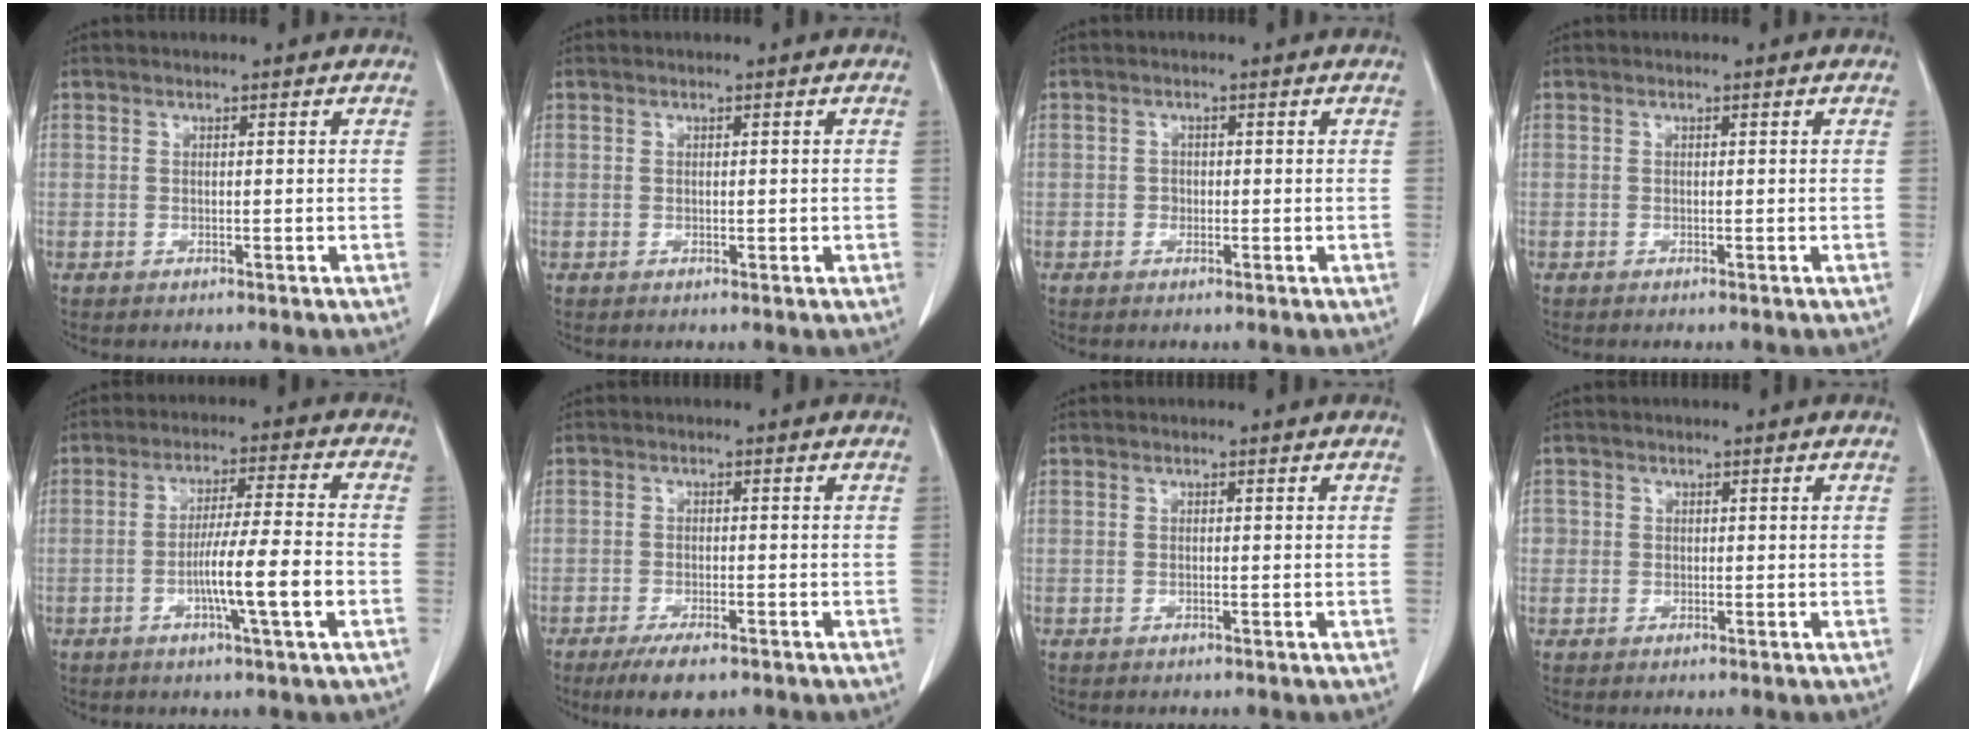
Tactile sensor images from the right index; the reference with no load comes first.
{"total": 0.7, "force": [0.0, 0.5, 0.5], "torque": [-0.005, 0.003, 0.003]}
{"total": 0.9, "force": [-0.2, 0.9, 0.3], "torque": [0.001, 0.004, -0.006]}
{"total": 0.0}
{"total": 9.5, "force": [-2.9, -0.4, 9.0], "torque": [-0.154, -0.002, -0.051]}
{"total": 5.0, "force": [-3.5, 1.5, 3.2], "torque": [-0.058, -0.007, -0.056]}
{"total": 0.0}
{"total": 1.5, "force": [0.0, 1.5, 0.2], "torque": [0.010, 0.005, -0.004]}